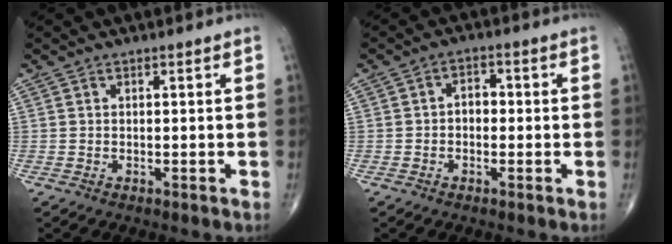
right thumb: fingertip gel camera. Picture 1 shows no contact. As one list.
[{"total": 3.3, "force": [-0.3, 2.3, 2.3], "torque": [-0.024, 0.015, -0.011]}]